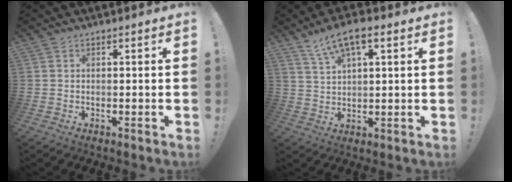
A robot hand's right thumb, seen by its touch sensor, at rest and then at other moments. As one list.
[{"total": 8.5, "force": [4.8, 3.1, 6.3], "torque": [-0.115, -0.012, 0.090]}]